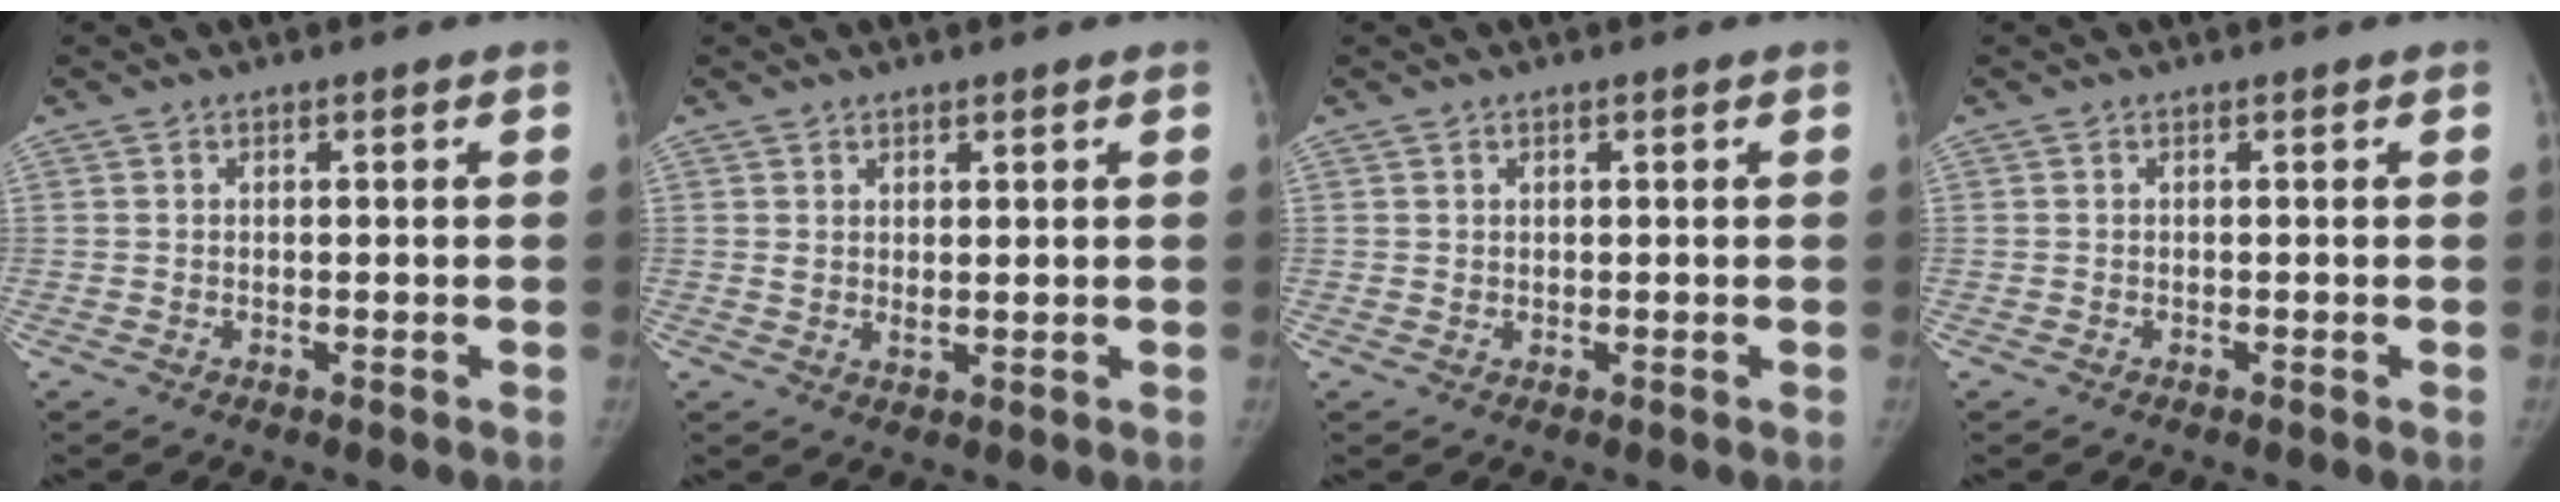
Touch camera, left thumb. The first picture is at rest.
{"total": 2.0, "force": [0.9, 0.8, 1.6], "torque": [-0.027, -0.011, 0.019]}
{"total": 0.6, "force": [0.4, 0.4, 0.2], "torque": [0.005, -0.002, 0.006]}
{"total": 0.0}